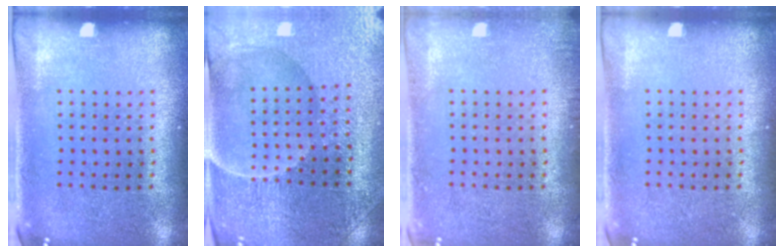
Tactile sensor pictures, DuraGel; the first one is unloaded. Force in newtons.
{"total": 3.6, "press": 3.6, "slide": 0.2}
{"total": 1.1, "press": 1.0, "slide": 0.2}
{"total": 0.0}